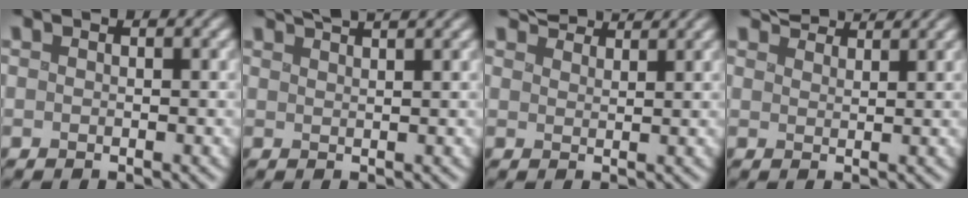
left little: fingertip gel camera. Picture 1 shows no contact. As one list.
[{"total": 3.6, "force": [3.2, 0.5, 1.6], "torque": [-0.010, 0.015, 0.038]}, {"total": 3.4, "force": [3.3, 0.6, 0.8], "torque": [-0.017, 0.008, 0.055]}, {"total": 3.4, "force": [3.2, 0.5, 0.8], "torque": [-0.015, 0.008, 0.055]}]